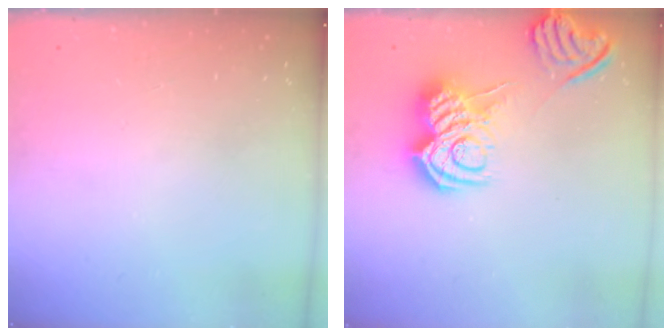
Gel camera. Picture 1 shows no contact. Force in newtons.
{"total": 11.4, "press": 11.4, "slide": 0.6}